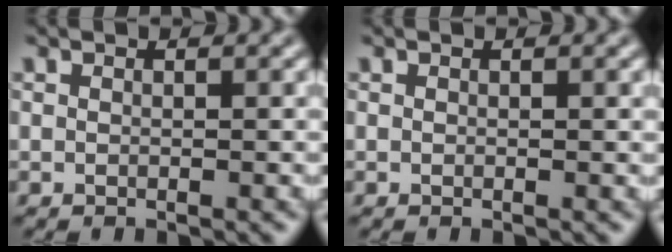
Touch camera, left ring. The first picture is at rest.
{"total": 0.0}